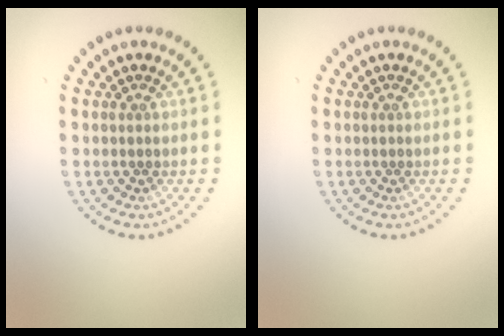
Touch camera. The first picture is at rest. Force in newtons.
{"total": 0.0}